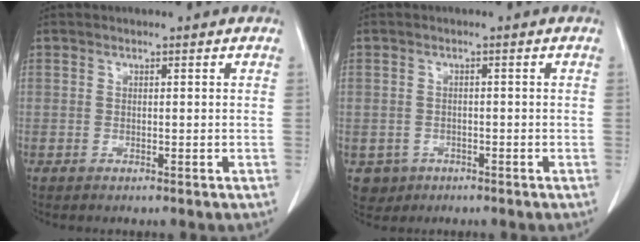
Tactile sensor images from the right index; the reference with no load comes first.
{"total": 3.3, "force": [-1.4, 3.0, 0.2], "torque": [0.000, 0.008, -0.017]}